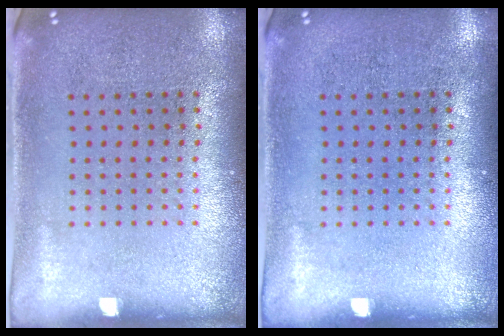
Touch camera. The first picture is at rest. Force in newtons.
{"total": 0.0}